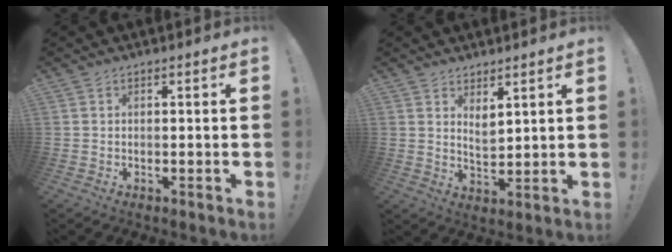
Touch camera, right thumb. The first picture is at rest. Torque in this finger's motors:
{"motor_torque": [0.00, 0.10, 0.24, 0.36, 0.10]}